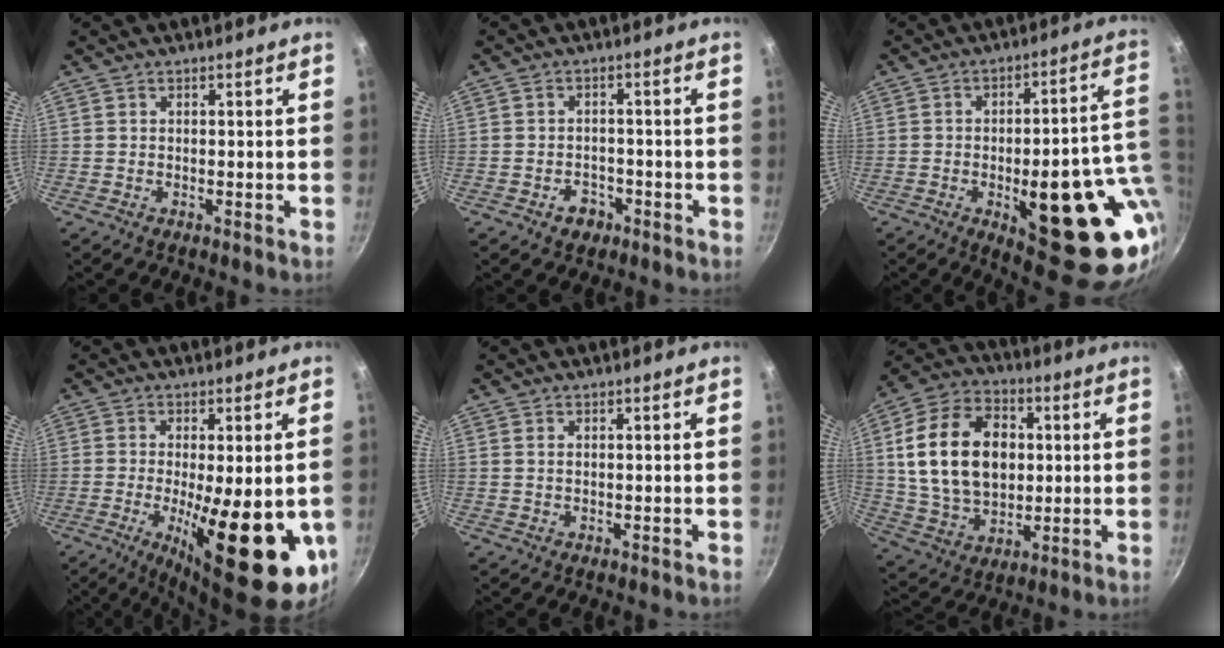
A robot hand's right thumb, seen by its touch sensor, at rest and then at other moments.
{"total": 3.9, "force": [-2.1, 2.9, 1.6], "torque": [-0.008, 0.020, -0.025]}
{"total": 23.8, "force": [-4.0, 8.8, 21.8], "torque": [-0.238, 0.002, -0.040]}
{"total": 19.6, "force": [-4.0, 6.5, 18.1], "torque": [-0.250, -0.019, -0.047]}
{"total": 0.7, "force": [0.2, 0.4, 0.6], "torque": [-0.010, 0.001, 0.003]}
{"total": 20.8, "force": [2.7, 14.5, 14.6], "torque": [-0.242, 0.007, 0.048]}